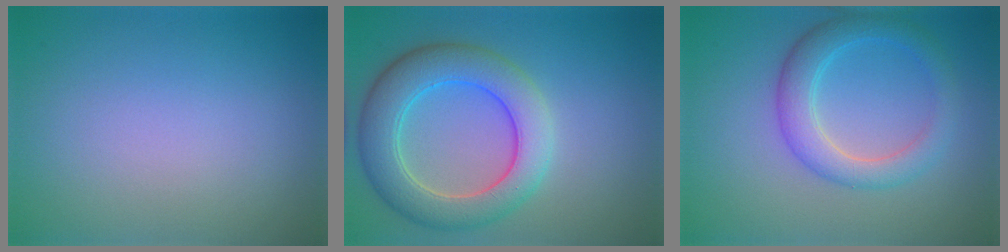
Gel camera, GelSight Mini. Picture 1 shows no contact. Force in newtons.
{"total": 6.8, "press": 6.8, "slide": 0.3}
{"total": 4.0, "press": 4.0, "slide": 0.3}